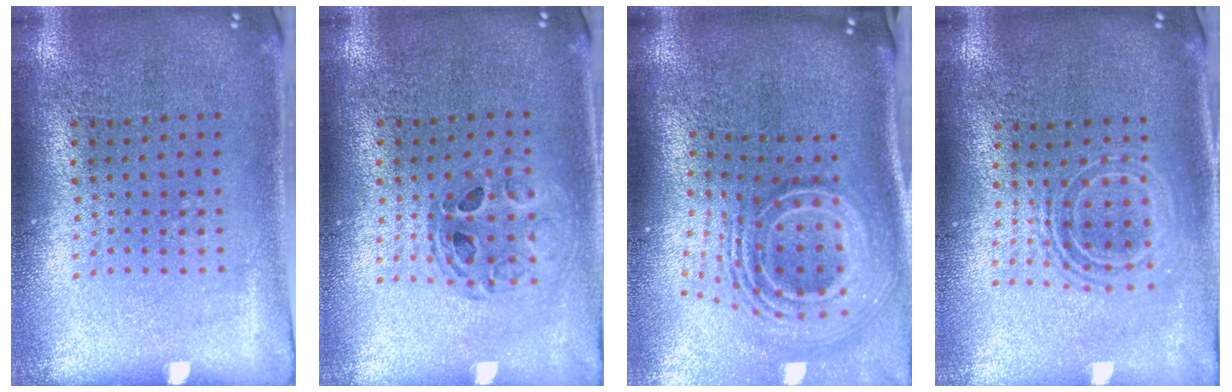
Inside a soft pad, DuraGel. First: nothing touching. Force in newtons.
{"total": 0.8, "press": 0.8, "slide": 0.1}
{"total": 3.2, "press": 2.0, "slide": 2.5}
{"total": 1.6, "press": 1.3, "slide": 0.9}